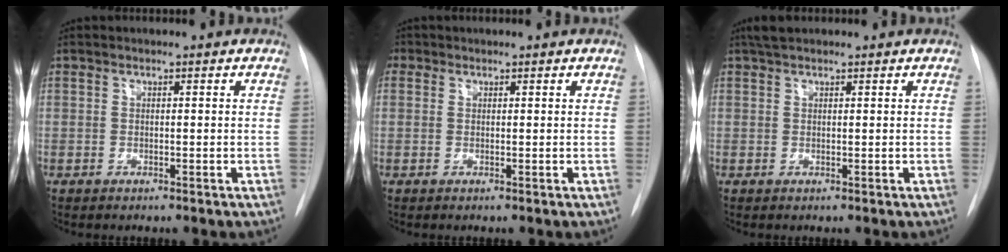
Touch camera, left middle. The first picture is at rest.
{"total": 1.7, "force": [0.7, 1.5, 0.4], "torque": [-0.004, 0.008, 0.011]}
{"total": 2.1, "force": [1.8, 0.7, 0.9], "torque": [-0.020, 0.015, 0.032]}